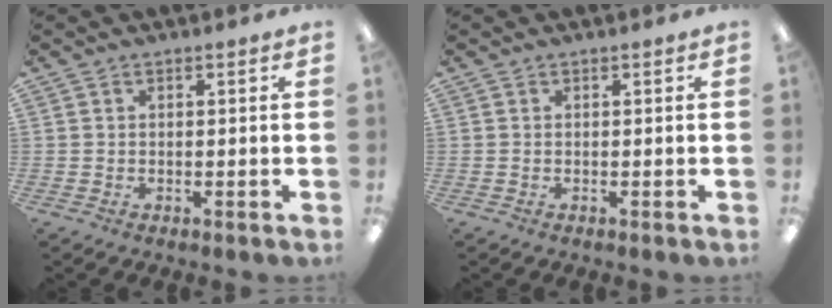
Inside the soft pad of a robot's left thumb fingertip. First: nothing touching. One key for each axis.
{"total": 0.0}